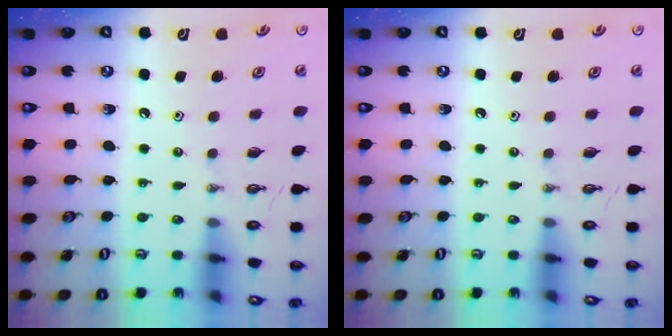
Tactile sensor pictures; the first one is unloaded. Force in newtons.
{"total": 0.0}